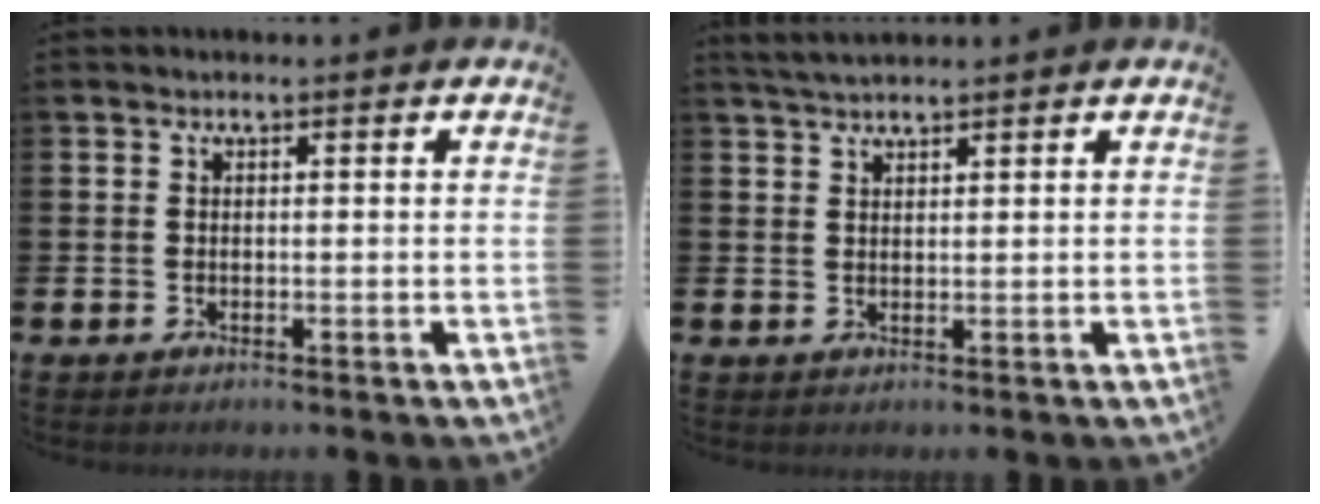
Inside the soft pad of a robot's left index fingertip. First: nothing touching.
{"total": 2.8, "force": [2.6, 0.5, 1.0], "torque": [-0.020, -0.005, 0.047]}